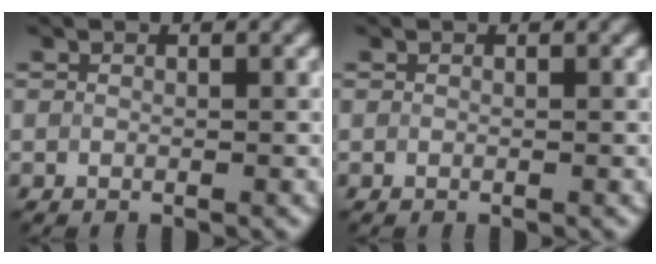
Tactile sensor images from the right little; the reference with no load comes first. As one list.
[{"total": 0.0}]